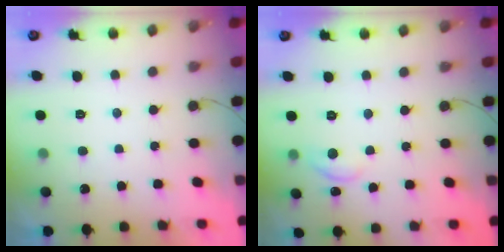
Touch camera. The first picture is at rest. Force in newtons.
{"total": 6.6, "press": 6.6, "slide": 0.6}